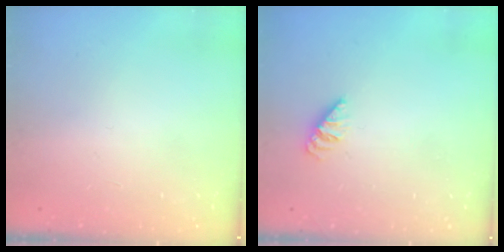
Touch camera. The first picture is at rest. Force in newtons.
{"total": 0.6, "press": 0.5, "slide": 0.2}